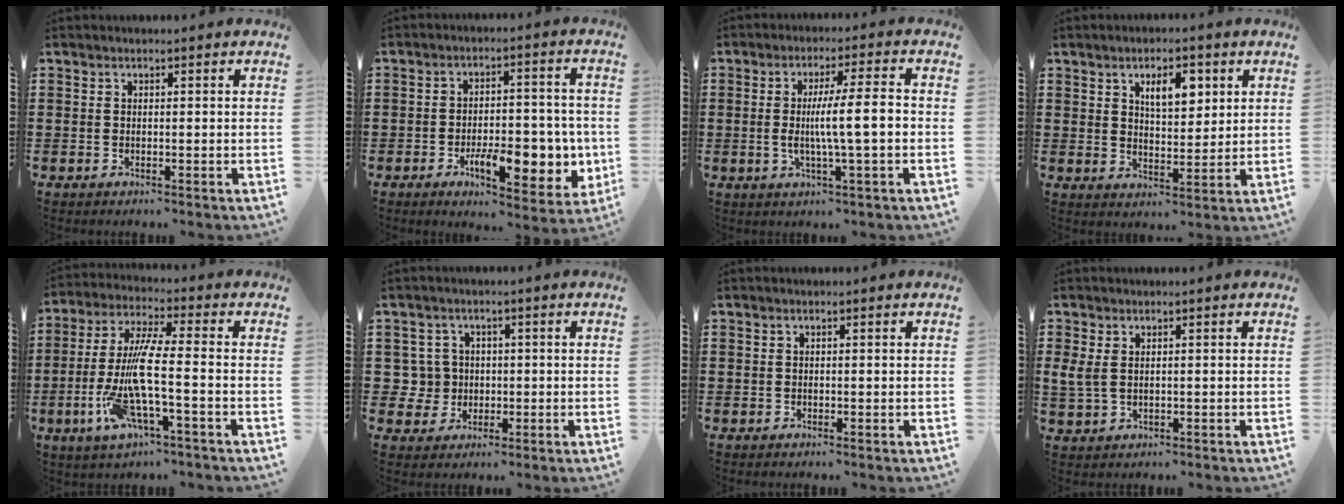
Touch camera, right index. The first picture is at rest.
{"total": 10.4, "force": [-3.0, 4.9, 8.6], "torque": [-0.122, -0.004, -0.047]}
{"total": 8.1, "force": [-0.6, 0.7, 8.1], "torque": [-0.141, 0.000, -0.014]}
{"total": 5.8, "force": [2.7, 2.6, 4.3], "torque": [-0.070, 0.001, 0.040]}
{"total": 10.1, "force": [-3.4, 1.0, 9.5], "torque": [-0.202, -0.020, -0.069]}
{"total": 4.2, "force": [-0.2, 4.1, 0.8], "torque": [-0.042, 0.010, -0.008]}
{"total": 0.0}
{"total": 2.1, "force": [0.5, 1.2, 1.6], "torque": [-0.050, 0.000, 0.004]}